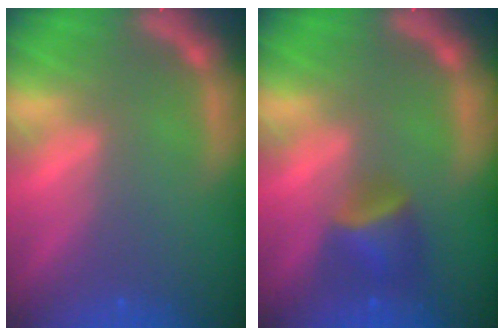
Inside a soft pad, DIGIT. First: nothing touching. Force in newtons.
{"total": 3.4}